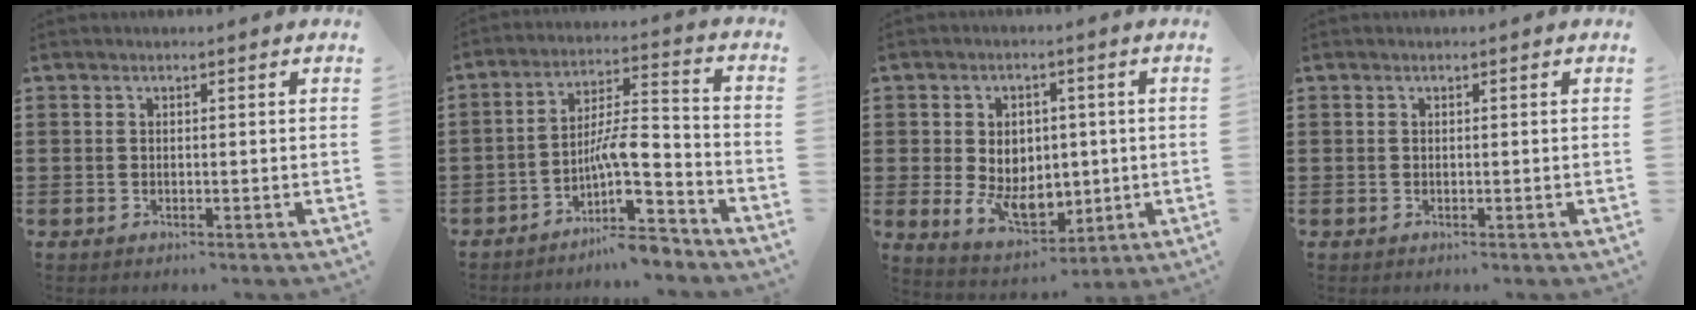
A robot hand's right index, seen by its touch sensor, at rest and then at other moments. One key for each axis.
{"total": 9.3, "fx": -6.1, "fy": 2.2, "fz": 6.7, "tx": -0.123, "ty": -0.002, "tz": -0.116}
{"total": 7.7, "fx": -0.3, "fy": 5.9, "fz": 4.9, "tx": -0.079, "ty": 0.002, "tz": -0.010}
{"total": 0.0}